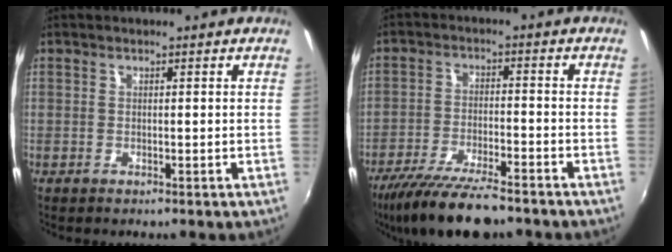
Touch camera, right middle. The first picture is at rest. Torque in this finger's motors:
{"motor_torque": [1.08, -1.06, 0.17, 0.07]}